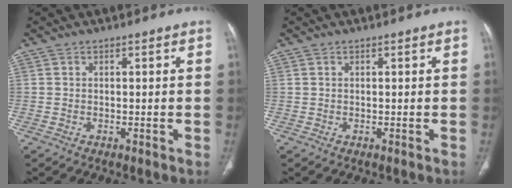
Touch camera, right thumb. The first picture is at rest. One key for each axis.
{"total": 0.0}